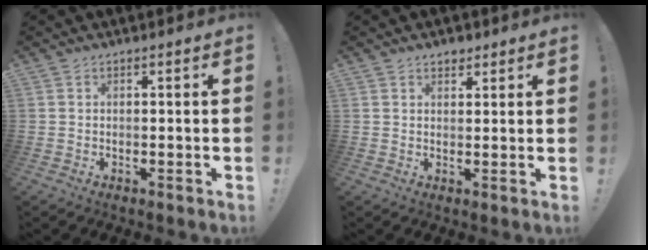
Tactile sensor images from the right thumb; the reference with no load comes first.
{"total": 2.6, "force": [2.0, 1.6, 0.7], "torque": [0.005, -0.011, 0.033]}